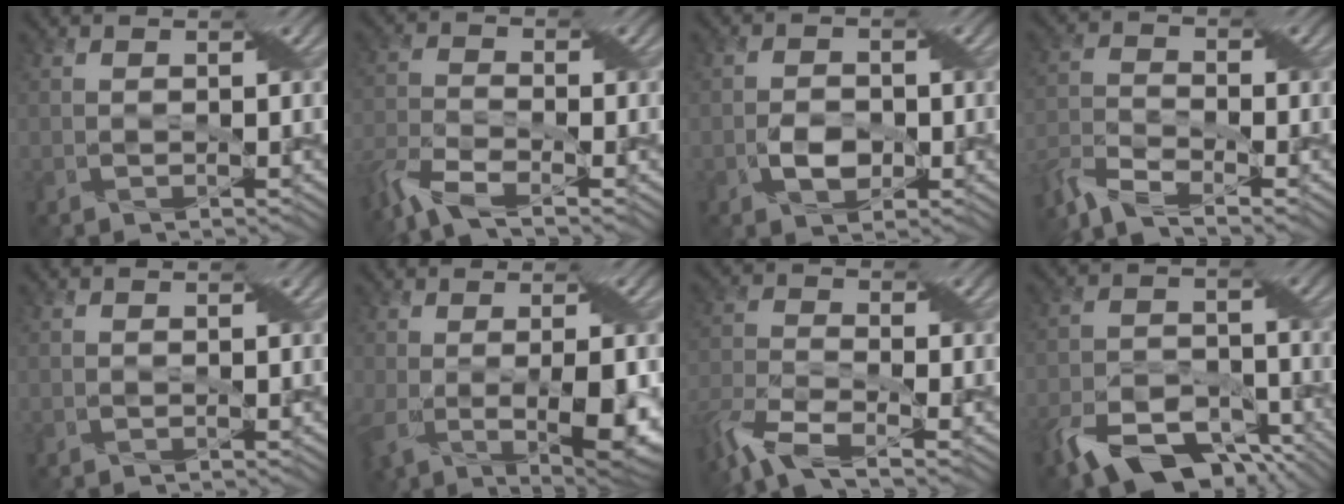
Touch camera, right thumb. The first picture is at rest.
{"total": 6.7, "force": [-4.8, 1.9, 4.3], "torque": [-0.098, -0.011, -0.108]}
{"total": 3.4, "force": [-1.0, 2.2, 2.4], "torque": [-0.046, 0.000, -0.019]}
{"total": 6.1, "force": [-5.1, 1.3, 3.1], "torque": [-0.074, -0.010, -0.111]}
{"total": 0.0}
{"total": 9.5, "force": [-0.9, 3.8, 8.6], "torque": [-0.155, -0.021, 0.003]}
{"total": 8.0, "force": [-5.7, 2.3, 5.2], "torque": [-0.119, -0.016, -0.123]}
{"total": 11.4, "force": [-7.6, 5.9, 6.1], "torque": [-0.123, -0.015, -0.135]}